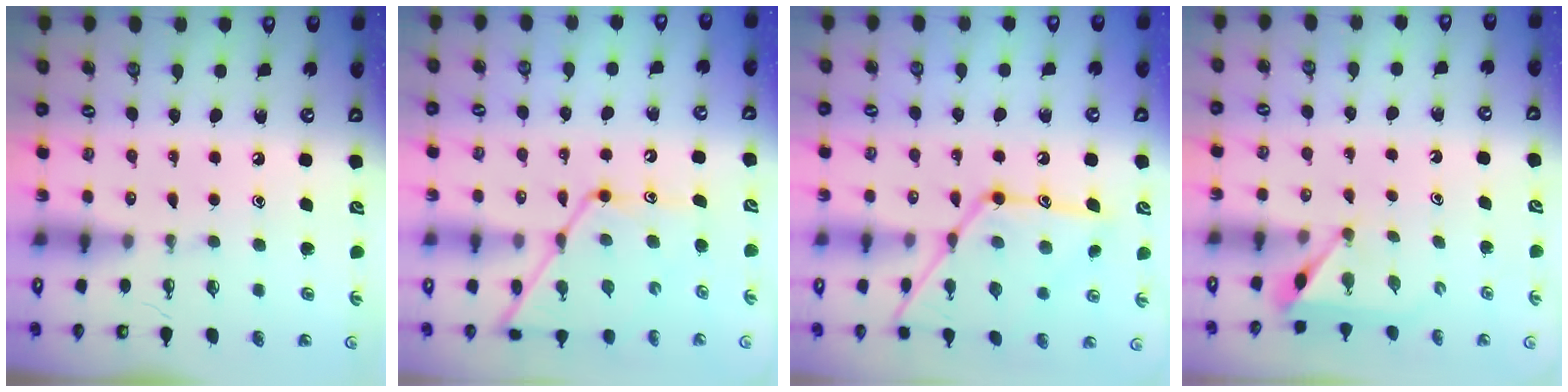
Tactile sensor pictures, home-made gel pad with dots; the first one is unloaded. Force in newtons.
{"total": 13.4, "press": 13.4, "slide": 0.9}
{"total": 17.2, "press": 17.1, "slide": 1.4}
{"total": 4.9, "press": 4.9, "slide": 0.2}